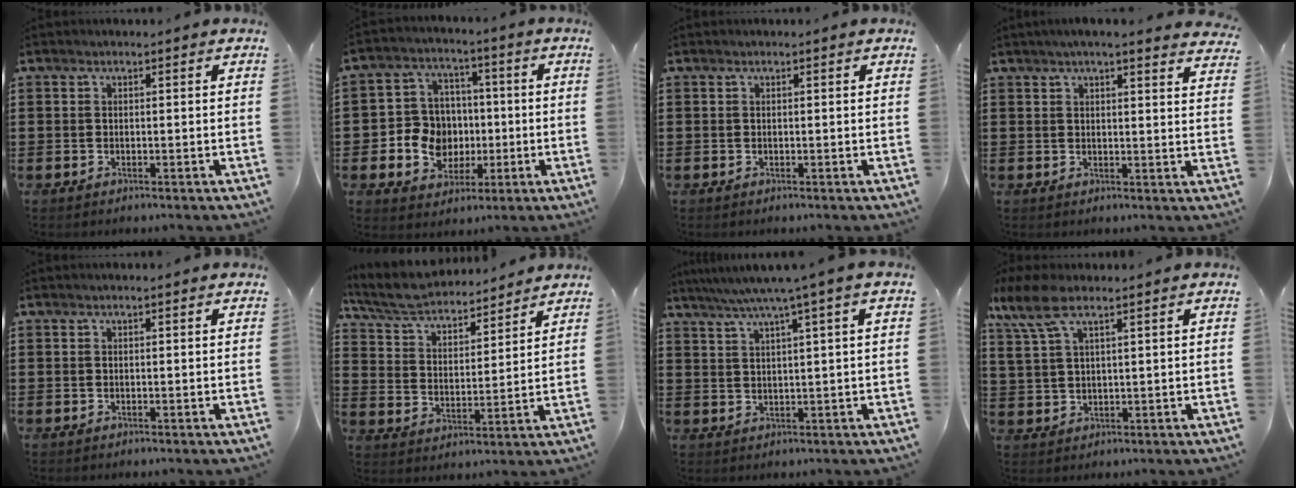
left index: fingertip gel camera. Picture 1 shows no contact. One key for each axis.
{"total": 8.2, "fx": -0.8, "fy": 7.7, "fz": 2.6, "tx": -0.072, "ty": 0.020, "tz": -0.008}
{"total": 0.0}
{"total": 3.5, "fx": 3.1, "fy": -0.3, "fz": 1.5, "tx": -0.039, "ty": -0.002, "tz": 0.057}
{"total": 0.0}
{"total": 6.3, "fx": 5.9, "fy": 0.9, "fz": 2.2, "tx": -0.069, "ty": -0.034, "tz": 0.100}
{"total": 4.9, "fx": 2.9, "fy": -0.8, "fz": 3.8, "tx": -0.081, "ty": -0.011, "tz": 0.045}
{"total": 6.5, "fx": 4.2, "fy": 1.7, "fz": 4.6, "tx": -0.116, "ty": -0.005, "tz": 0.074}